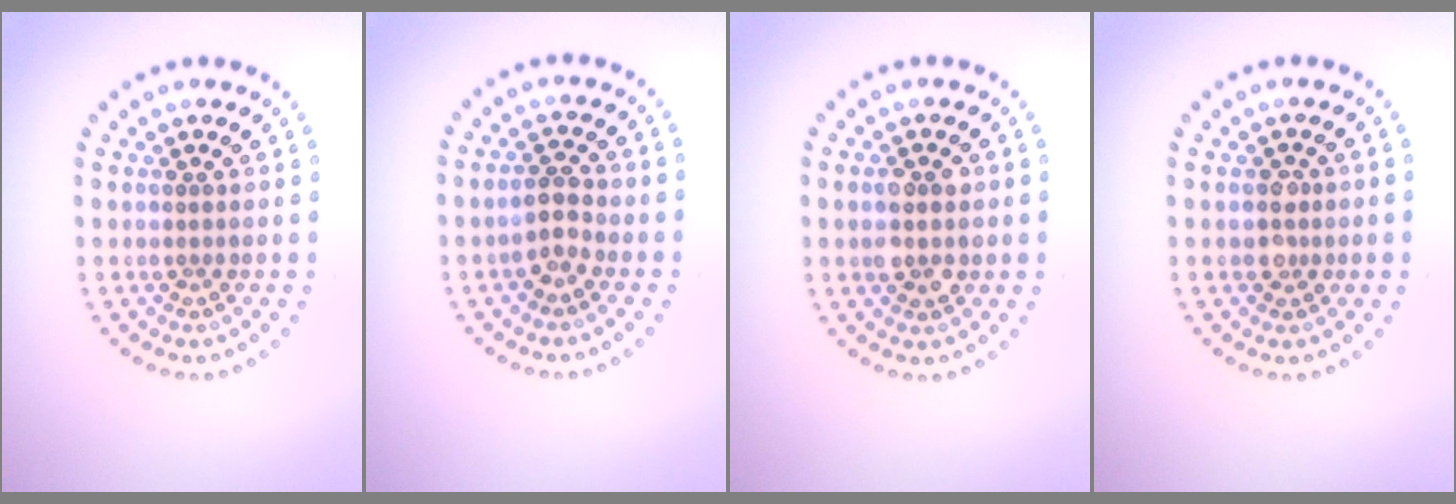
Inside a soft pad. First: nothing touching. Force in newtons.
{"total": 2.2, "press": 2.1, "slide": 0.8}
{"total": 2.8, "press": 2.8, "slide": 0.3}
{"total": 1.7, "press": 1.7, "slide": 0.4}